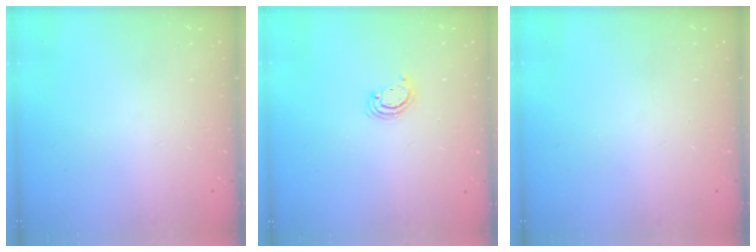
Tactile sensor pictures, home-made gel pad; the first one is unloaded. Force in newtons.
{"total": 3.0, "press": 2.9, "slide": 0.3}
{"total": 0.0}